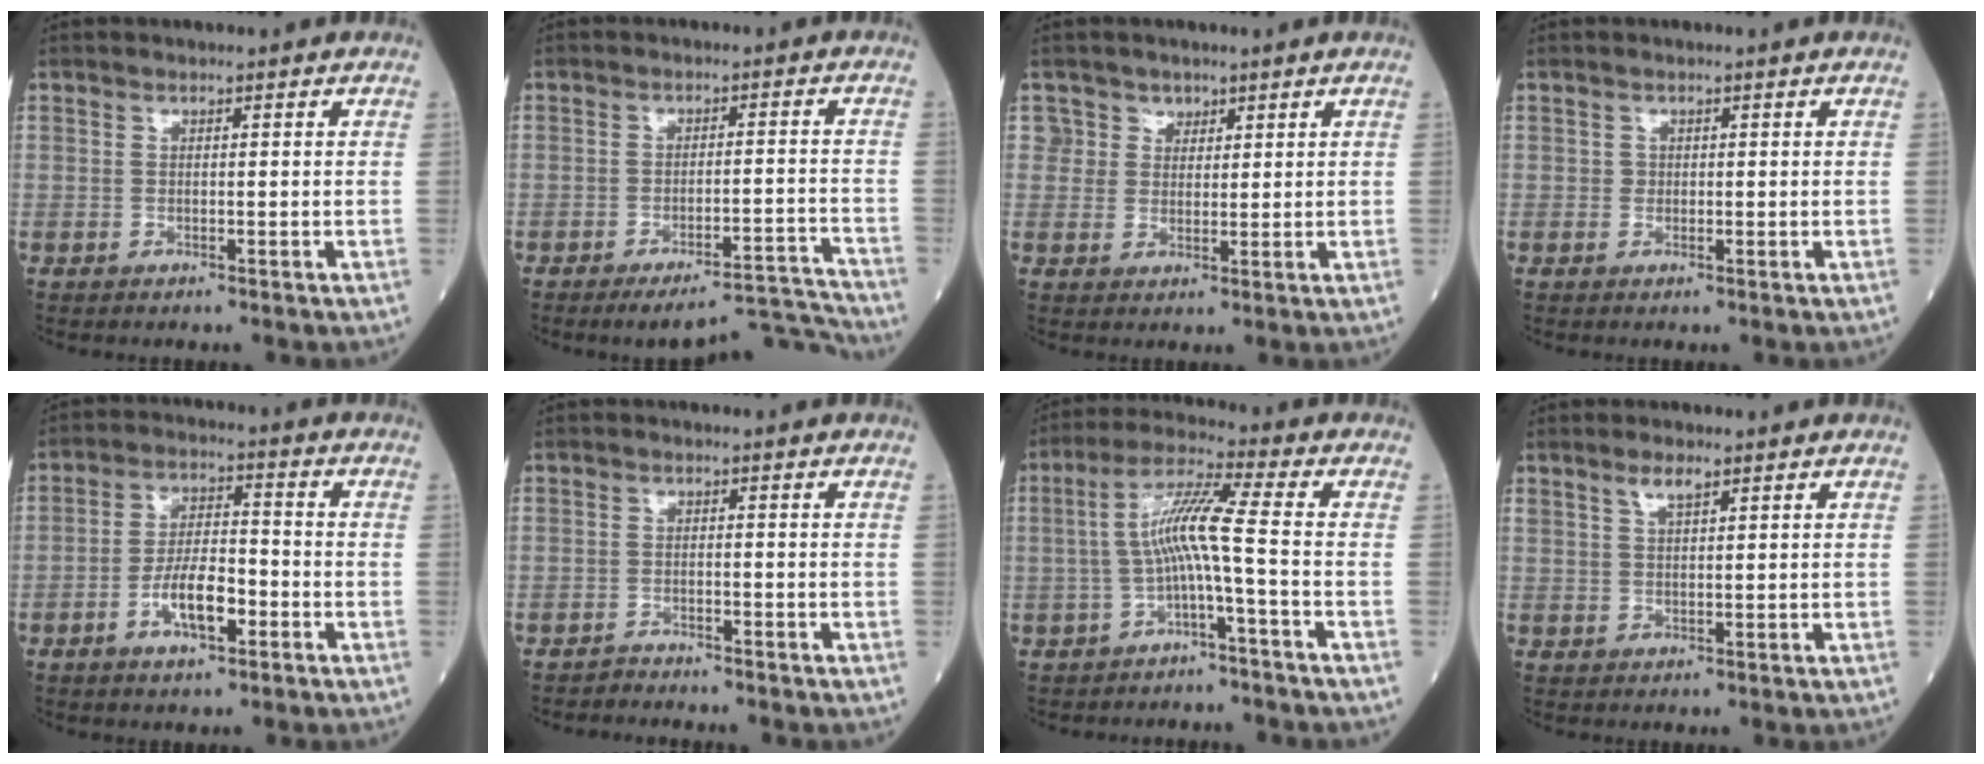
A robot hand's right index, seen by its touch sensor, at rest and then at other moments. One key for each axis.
{"total": 9.4, "fx": -9.3, "fy": -0.8, "fz": 1.6, "tx": 0.004, "ty": 0.015, "tz": -0.138}
{"total": 3.2, "fx": 1.8, "fy": 2.5, "fz": -0.6, "tx": 0.031, "ty": -0.003, "tz": 0.023}
{"total": 0.6, "fx": 0.0, "fy": 0.6, "fz": 0.1, "tx": 0.001, "ty": 0.003, "tz": 0.000}
{"total": 7.6, "fx": -3.2, "fy": 2.5, "fz": 6.4, "tx": -0.124, "ty": 0.006, "tz": -0.058}
{"total": 1.6, "fx": -1.5, "fy": 0.0, "fz": -0.5, "tx": 0.011, "ty": -0.007, "tz": -0.024}
{"total": 7.3, "fx": -1.5, "fy": -0.9, "fz": 7.1, "tx": -0.139, "ty": 0.025, "tz": -0.026}
{"total": 2.4, "fx": 1.7, "fy": 0.5, "fz": 1.7, "tx": -0.035, "ty": 0.003, "tz": 0.033}